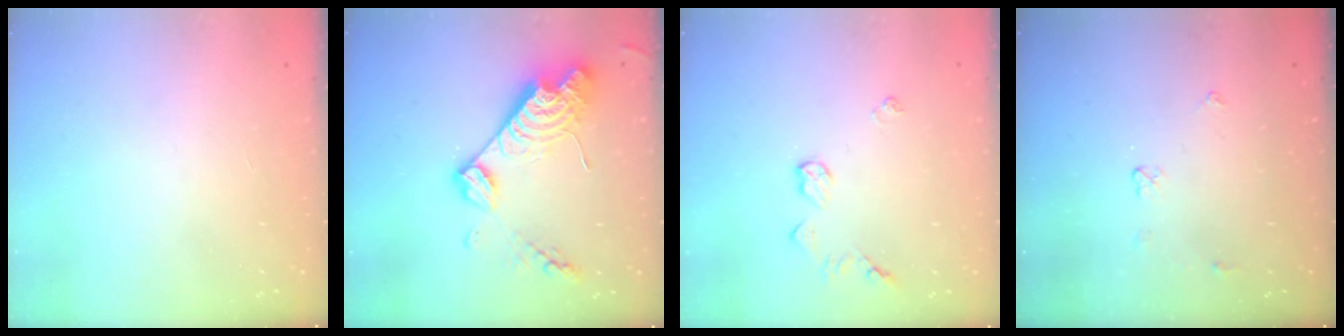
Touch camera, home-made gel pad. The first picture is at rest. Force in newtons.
{"total": 17.1, "press": 17.0, "slide": 1.3}
{"total": 6.3, "press": 6.3, "slide": 0.5}
{"total": 3.4, "press": 3.4, "slide": 0.5}